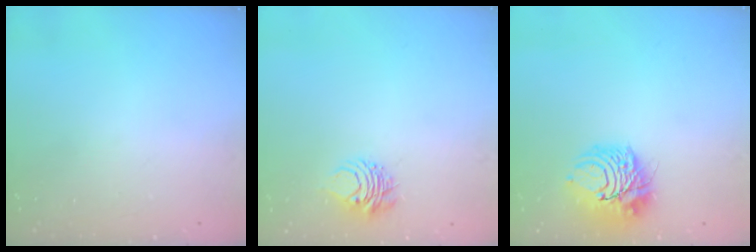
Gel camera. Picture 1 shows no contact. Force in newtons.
{"total": 6.3, "press": 6.3, "slide": 0.6}
{"total": 10.3, "press": 10.1, "slide": 1.6}